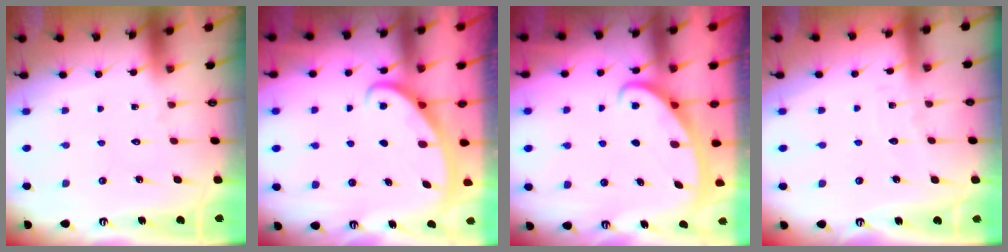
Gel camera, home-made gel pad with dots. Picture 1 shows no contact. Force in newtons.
{"total": 2.8, "press": 2.8, "slide": 0.4}
{"total": 2.7, "press": 2.6, "slide": 0.4}
{"total": 2.8, "press": 2.8, "slide": 0.4}